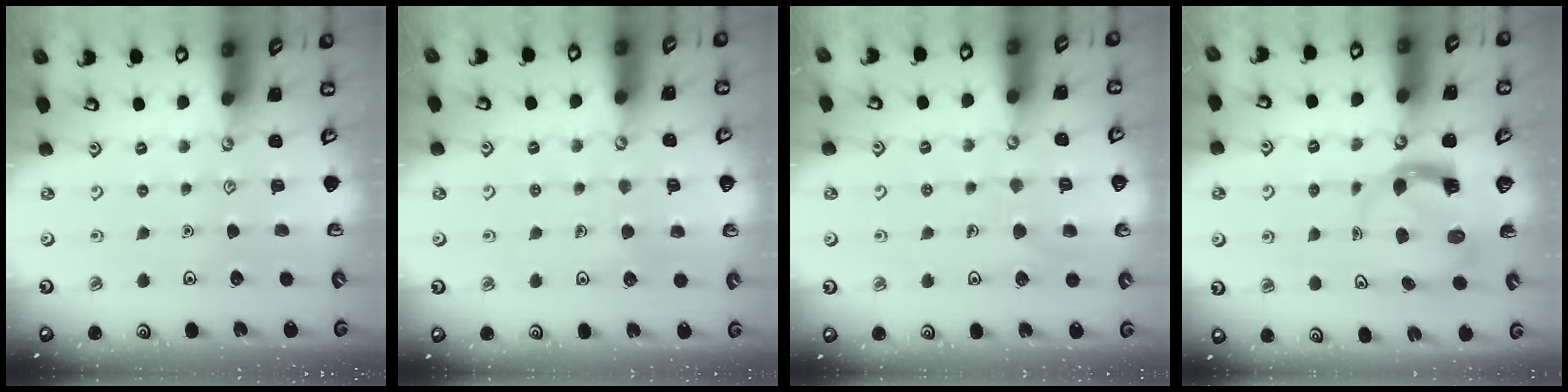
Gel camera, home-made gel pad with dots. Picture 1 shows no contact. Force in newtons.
{"total": 4.3, "press": 4.2, "slide": 0.4}
{"total": 6.7, "press": 6.7, "slide": 0.4}
{"total": 3.7, "press": 3.7, "slide": 0.6}